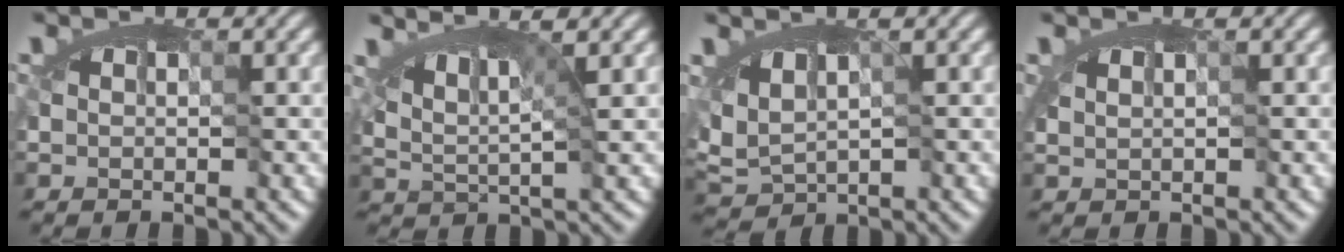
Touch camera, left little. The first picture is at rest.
{"total": 2.9, "force": [1.5, 0.6, 2.4], "torque": [-0.040, -0.002, 0.024]}
{"total": 2.3, "force": [-0.5, 1.4, 1.8], "torque": [-0.032, -0.004, 0.001]}
{"total": 0.8, "force": [0.4, 0.4, 0.6], "torque": [-0.017, 0.001, 0.011]}